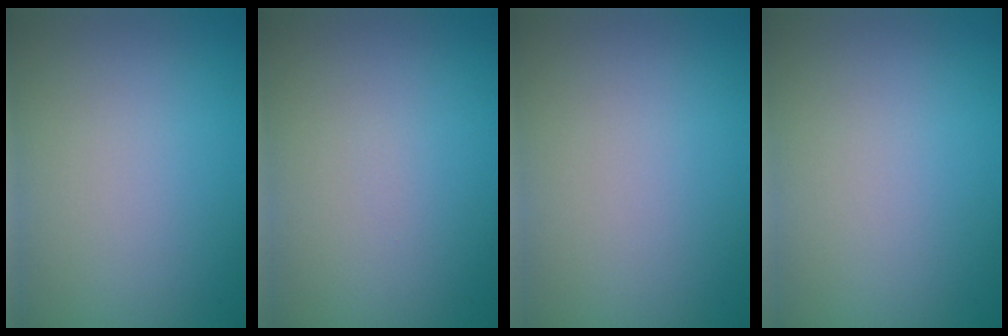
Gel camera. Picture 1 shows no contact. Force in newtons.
{"total": 0.0}
{"total": 0.0}
{"total": 0.0}